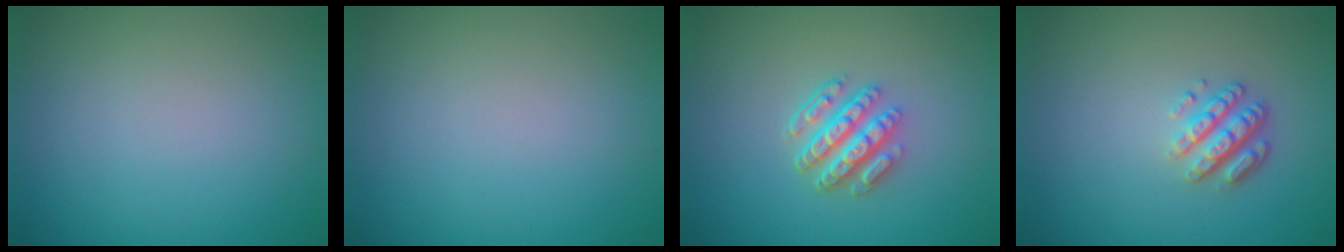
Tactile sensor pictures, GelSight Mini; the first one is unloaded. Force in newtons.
{"total": 0.0}
{"total": 4.5, "press": 3.5, "slide": 2.8}
{"total": 3.4, "press": 2.6, "slide": 2.3}